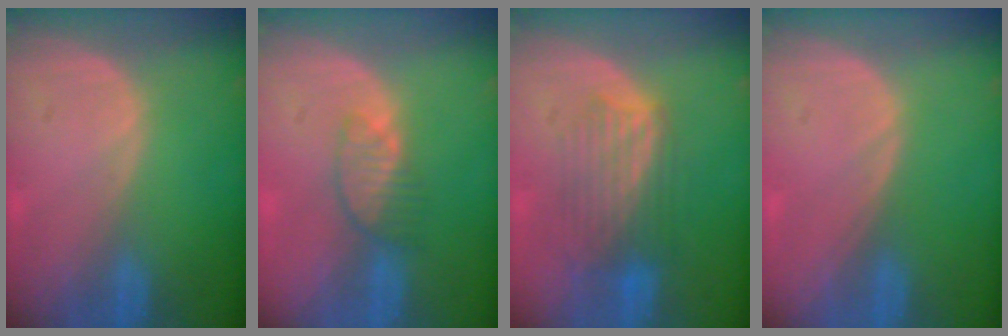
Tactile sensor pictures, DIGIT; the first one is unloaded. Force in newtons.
{"total": 3.6, "press": 3.5, "slide": 1.1}
{"total": 6.3, "press": 6.3, "slide": 0.5}
{"total": 0.0}